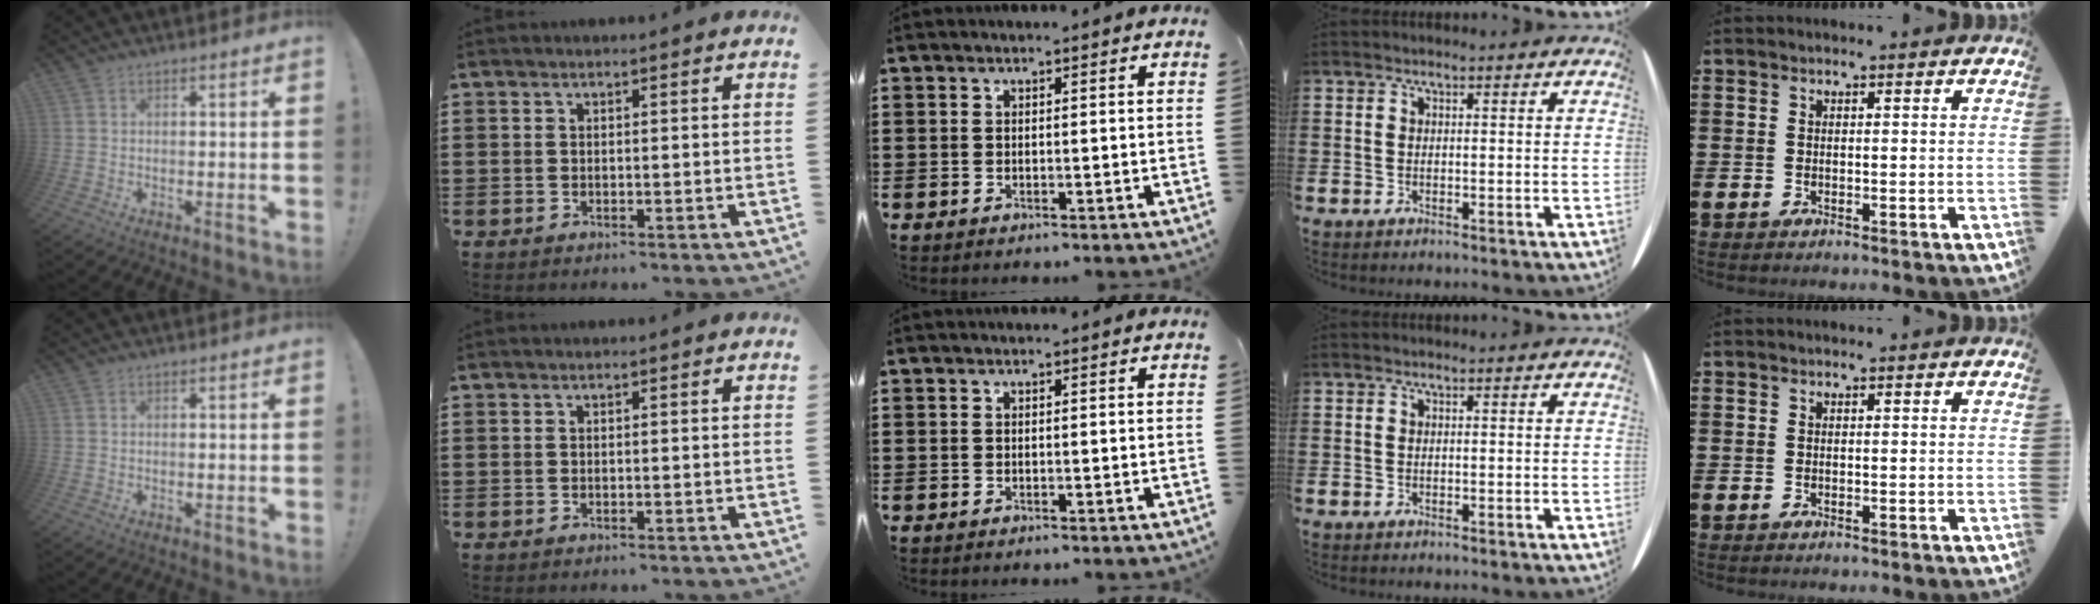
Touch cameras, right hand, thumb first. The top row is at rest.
{}